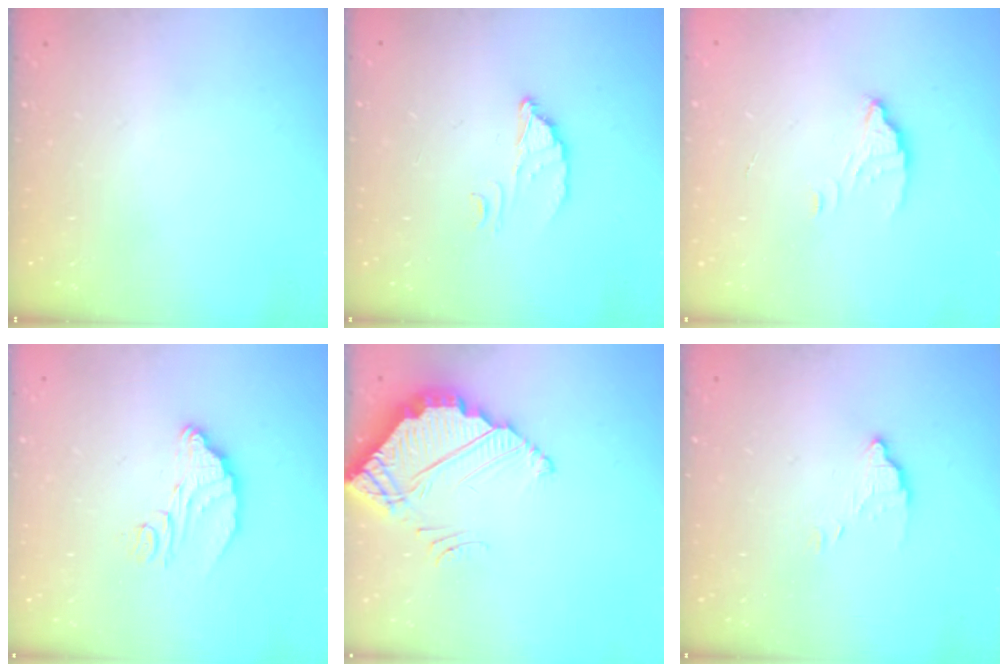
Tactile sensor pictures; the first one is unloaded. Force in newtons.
{"total": 2.8, "press": 2.8, "slide": 0.2}
{"total": 2.7, "press": 2.7, "slide": 0.1}
{"total": 9.4, "press": 9.4, "slide": 0.7}
{"total": 4.0, "press": 4.0, "slide": 0.3}
{"total": 2.4, "press": 2.4, "slide": 0.0}